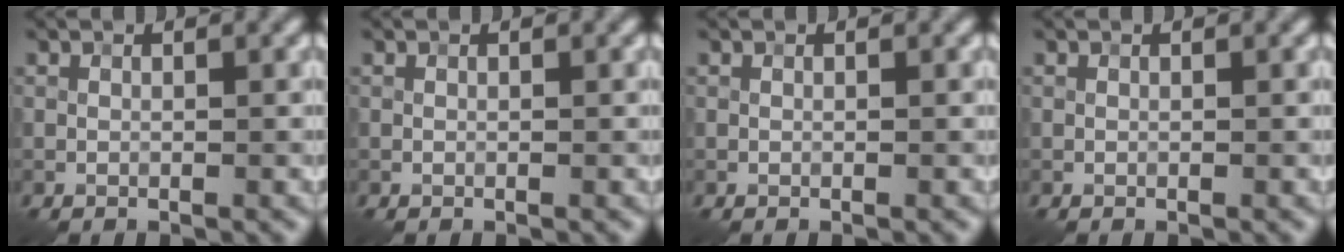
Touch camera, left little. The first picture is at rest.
{"total": 0.0}
{"total": 0.0}
{"total": 0.0}